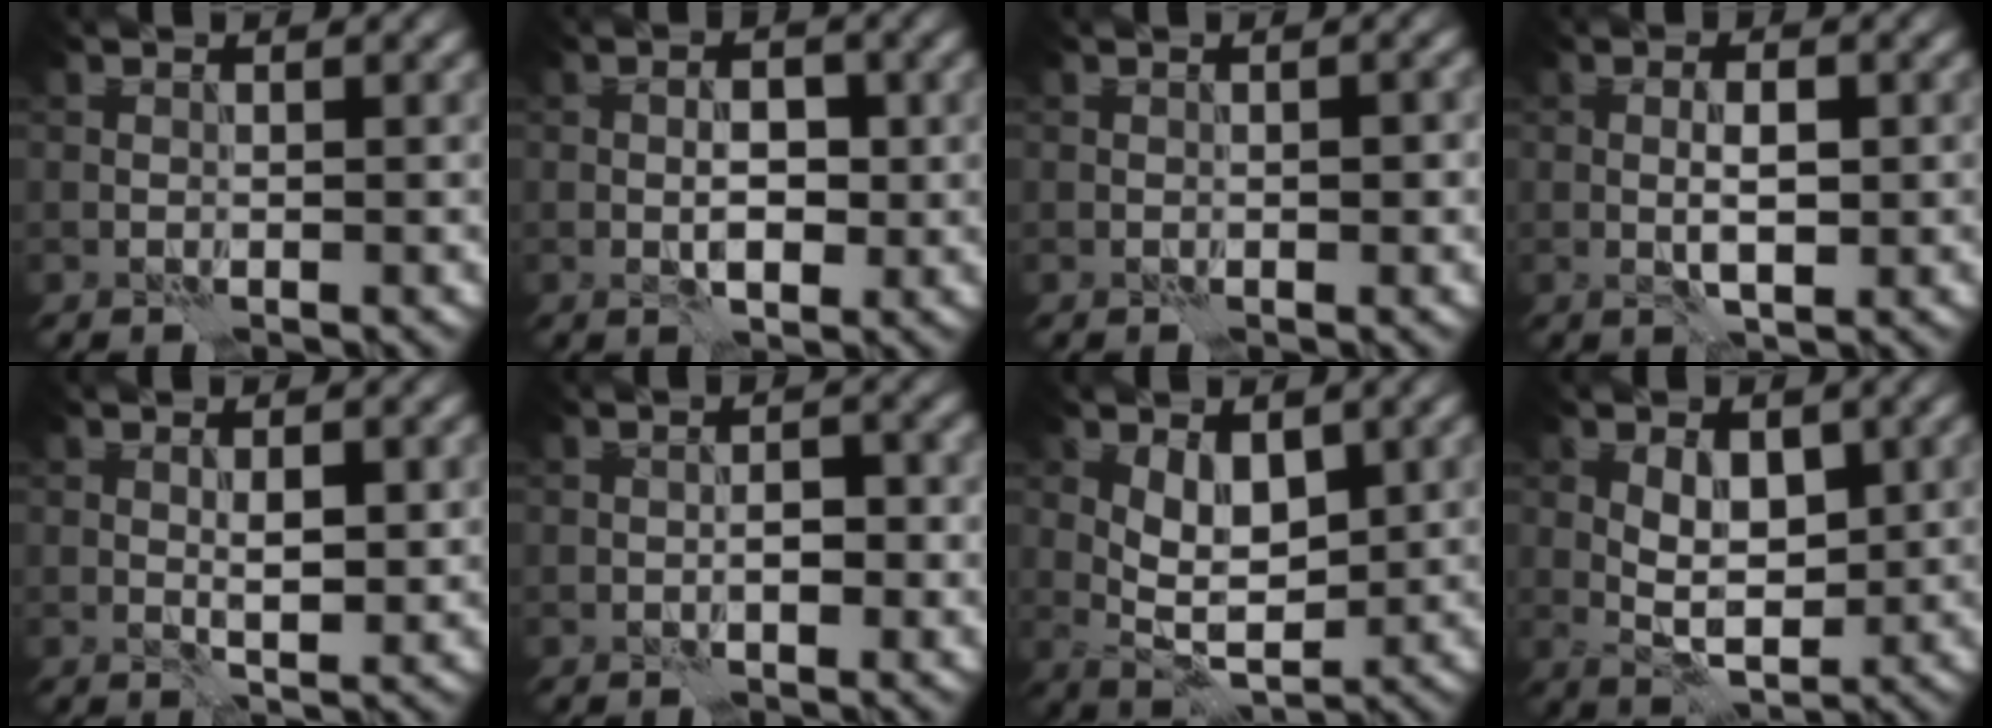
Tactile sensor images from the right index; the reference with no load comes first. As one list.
[{"total": 3.1, "force": [-0.5, 1.6, 2.6], "torque": [-0.032, 0.000, -0.011]}, {"total": 1.2, "force": [-0.1, 0.5, 1.1], "torque": [-0.015, 0.001, -0.001]}, {"total": 2.8, "force": [-0.4, 1.0, 2.6], "torque": [-0.042, 0.001, -0.007]}, {"total": 2.4, "force": [0.2, 0.8, 2.2], "torque": [-0.038, -0.004, 0.004]}, {"total": 2.8, "force": [-0.5, 1.5, 2.3], "torque": [-0.018, 0.003, -0.015]}, {"total": 3.7, "force": [0.6, 1.9, 3.1], "torque": [-0.050, -0.007, 0.013]}, {"total": 3.7, "force": [0.2, 2.0, 3.1], "torque": [-0.046, -0.004, 0.004]}]